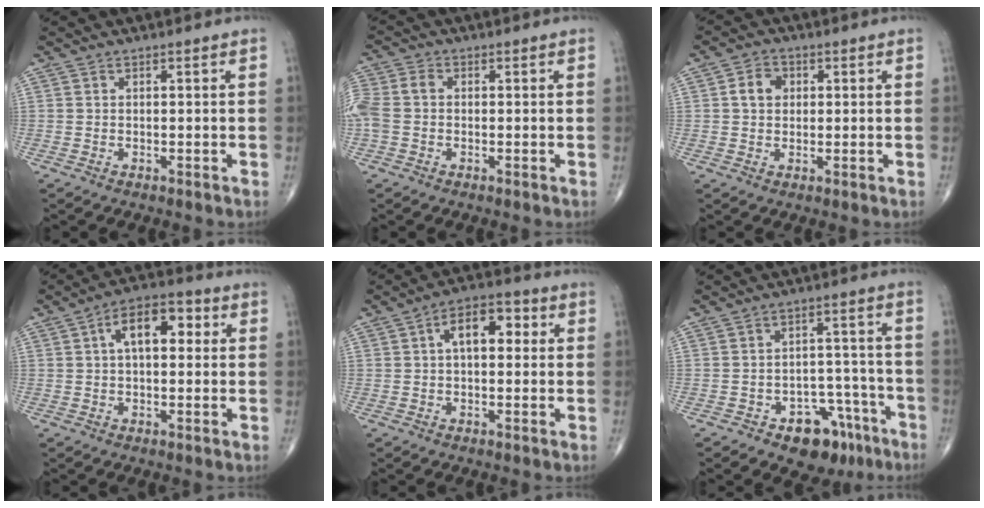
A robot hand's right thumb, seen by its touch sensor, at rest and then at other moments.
{"total": 7.2, "force": [-0.2, 5.3, 4.9], "torque": [-0.129, 0.021, -0.007]}
{"total": 4.3, "force": [0.8, 3.5, 2.4], "torque": [-0.033, 0.008, 0.009]}
{"total": 9.5, "force": [2.0, 5.1, 7.7], "torque": [-0.106, 0.026, 0.022]}
{"total": 8.2, "force": [1.5, 4.5, 6.7], "torque": [-0.086, 0.024, 0.015]}
{"total": 10.6, "force": [-6.4, 6.4, 5.5], "torque": [-0.036, 0.056, -0.084]}